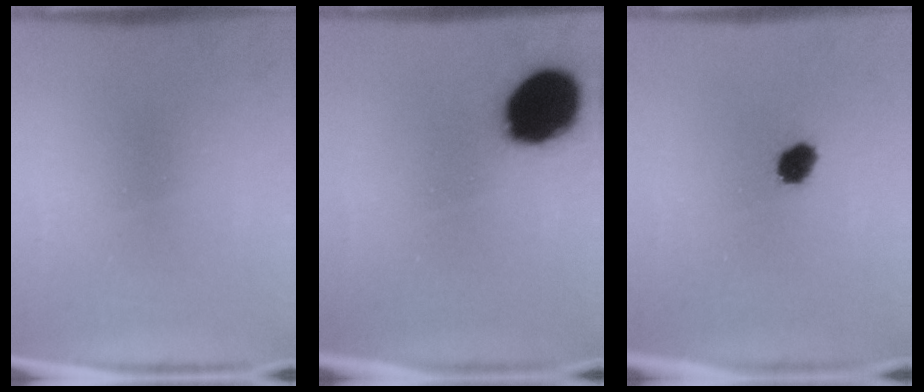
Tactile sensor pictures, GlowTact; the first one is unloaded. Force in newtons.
{"total": 16.9}
{"total": 4.2}